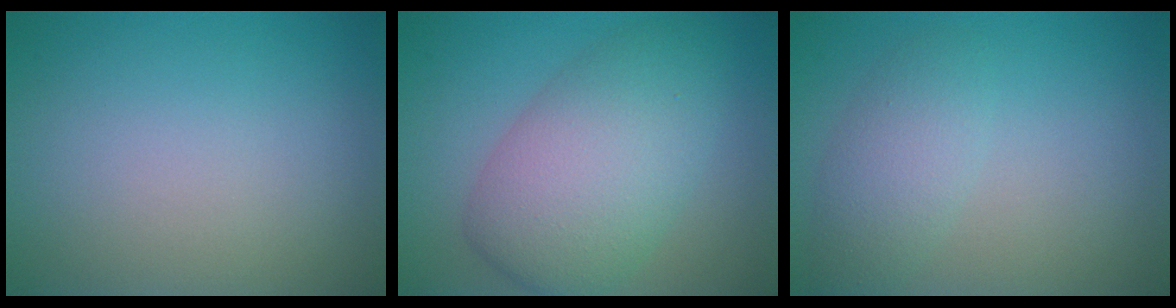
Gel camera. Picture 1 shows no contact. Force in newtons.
{"total": 7.7, "press": 7.7, "slide": 0.4}
{"total": 2.9, "press": 2.9, "slide": 0.2}